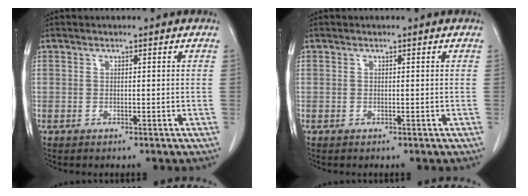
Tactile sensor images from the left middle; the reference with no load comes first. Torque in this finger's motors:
{"motor_torque": [-0.06, 0.07, 0.00, 0.00]}